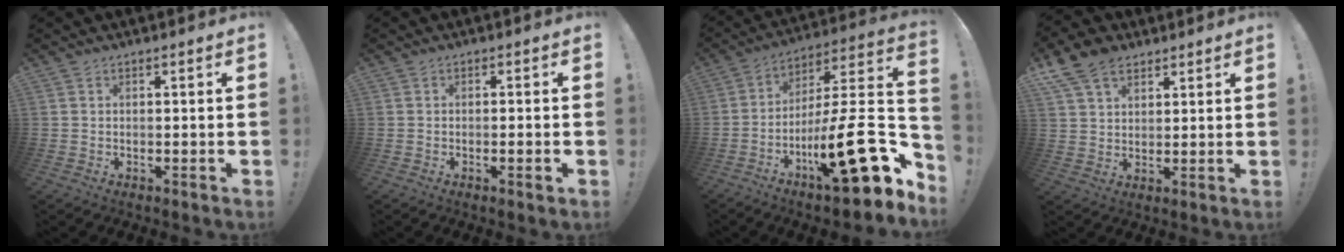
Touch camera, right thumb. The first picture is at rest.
{"total": 2.0, "force": [-0.7, 0.0, 1.9], "torque": [-0.033, 0.000, -0.011]}
{"total": 25.6, "force": [-9.0, 8.2, 22.6], "torque": [-0.339, 0.048, -0.138]}
{"total": 10.3, "force": [6.5, 6.6, 4.5], "torque": [-0.077, -0.026, 0.128]}